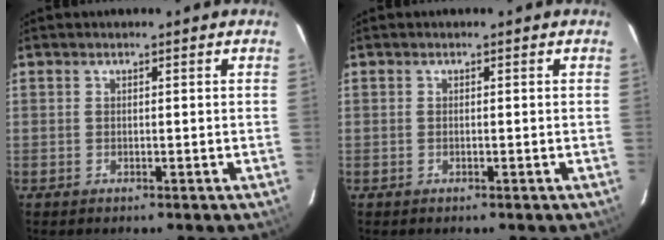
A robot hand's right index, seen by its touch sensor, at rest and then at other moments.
{"total": 0.0}